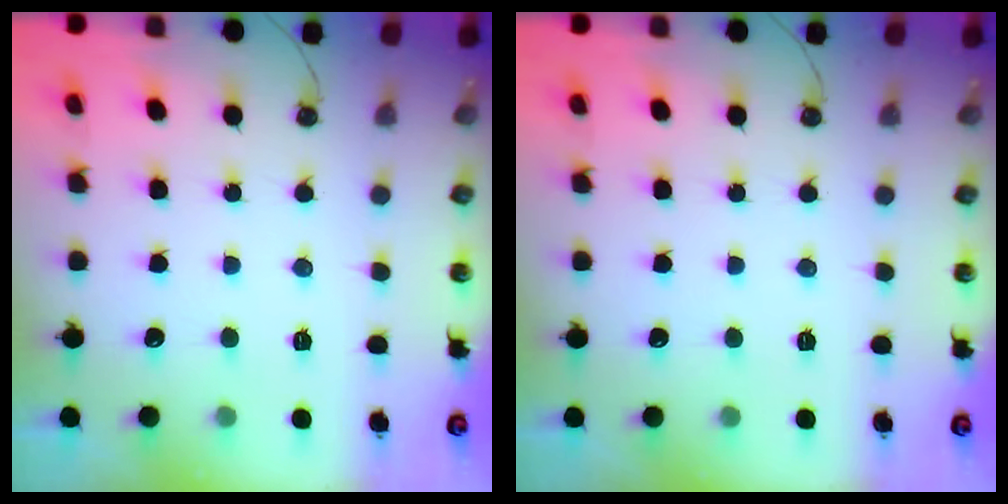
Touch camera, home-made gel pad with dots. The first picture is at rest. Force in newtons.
{"total": 0.0}